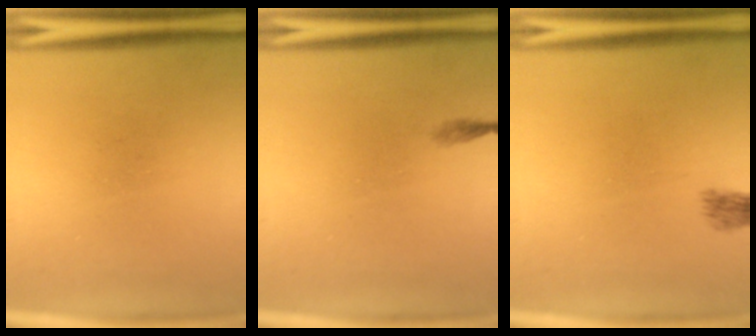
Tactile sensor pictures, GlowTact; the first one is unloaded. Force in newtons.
{"total": 0.6}
{"total": 1.8}